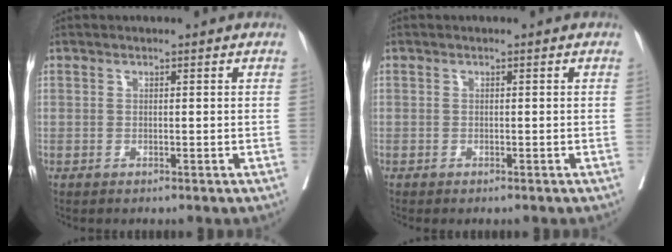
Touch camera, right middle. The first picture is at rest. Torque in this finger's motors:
{"motor_torque": [1.07, -1.07, 0.28, 0.06]}